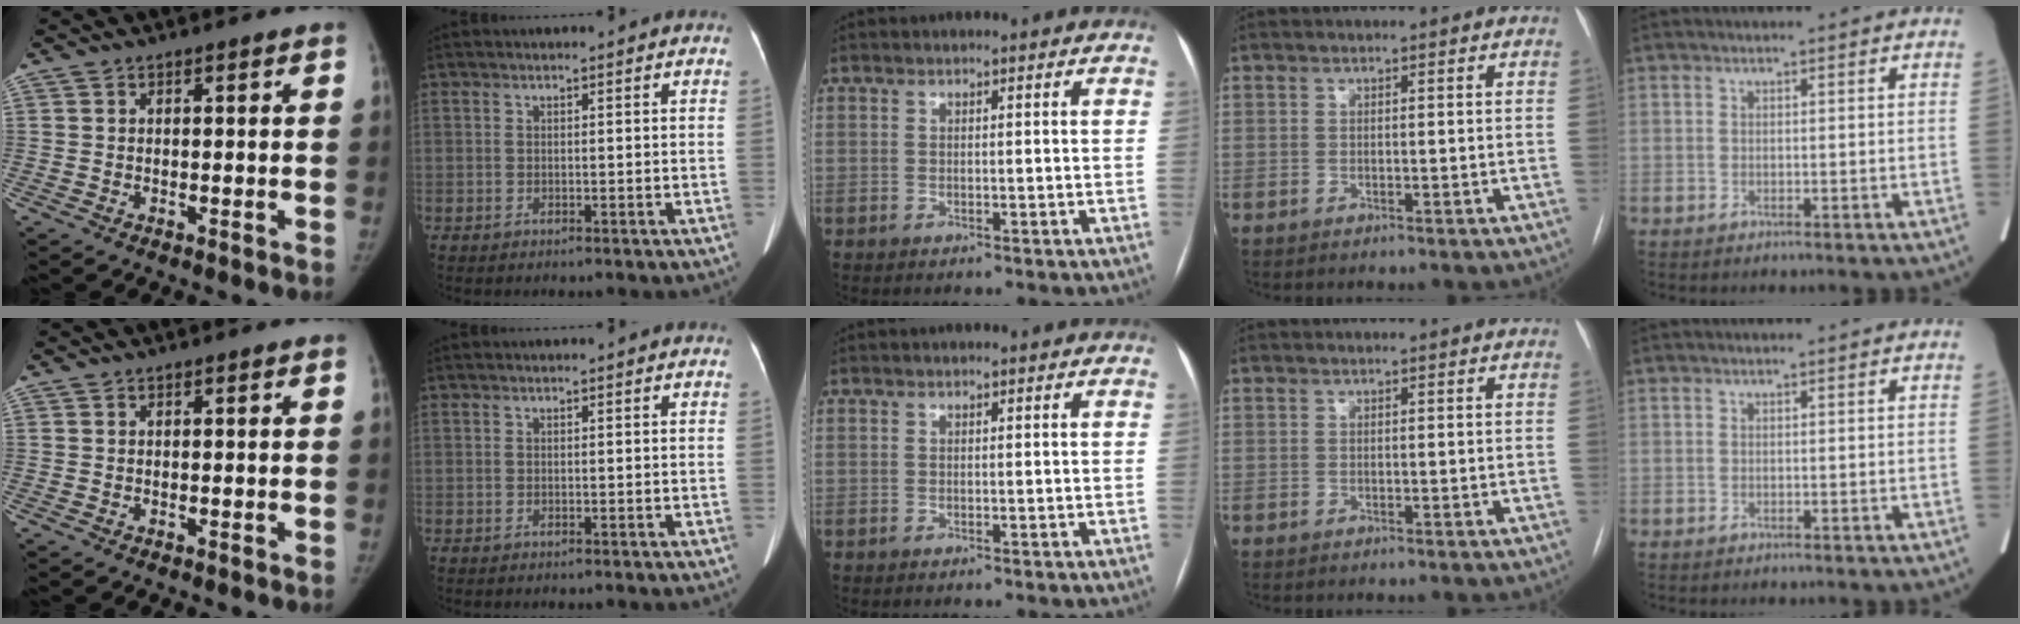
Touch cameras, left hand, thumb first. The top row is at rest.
{}